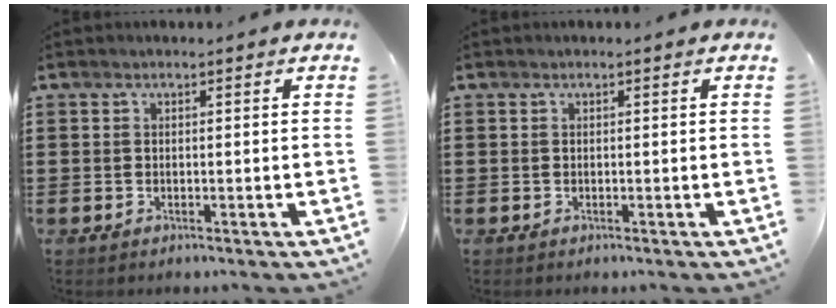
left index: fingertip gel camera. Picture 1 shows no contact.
{"total": 0.0}